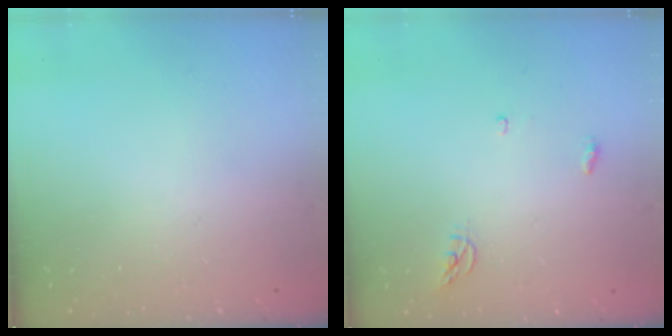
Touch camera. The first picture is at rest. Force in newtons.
{"total": 3.5, "press": 3.5, "slide": 0.2}